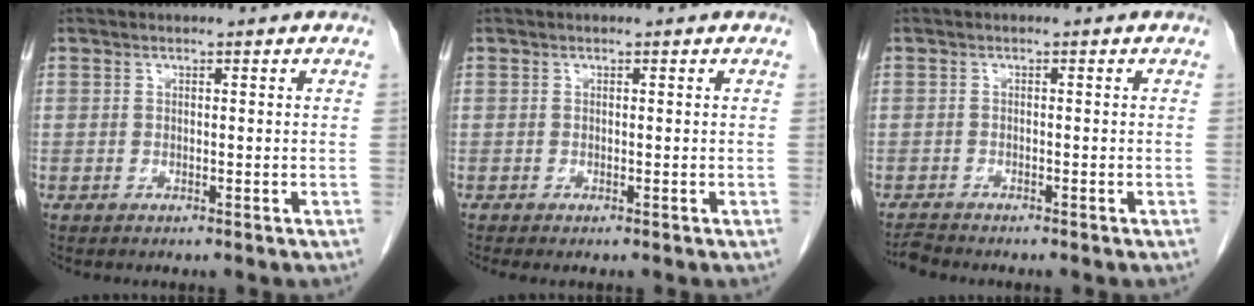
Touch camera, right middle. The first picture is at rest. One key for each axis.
{"total": 0.0}
{"total": 1.5, "fx": -1.4, "fy": -0.2, "fz": 0.1, "tx": -0.006, "ty": -0.009, "tz": -0.025}